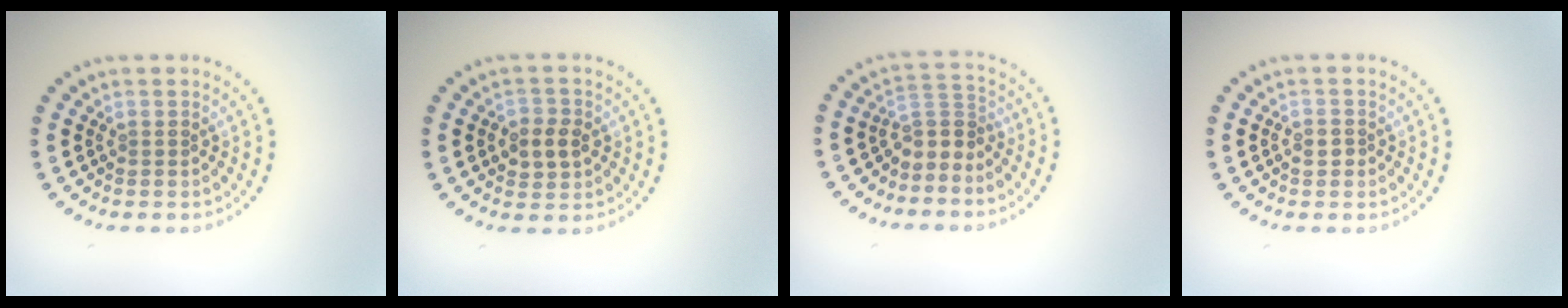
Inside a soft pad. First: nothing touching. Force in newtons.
{"total": 2.6, "press": 2.6, "slide": 0.2}
{"total": 2.5, "press": 1.8, "slide": 1.7}
{"total": 1.0, "press": 1.0, "slide": 0.1}